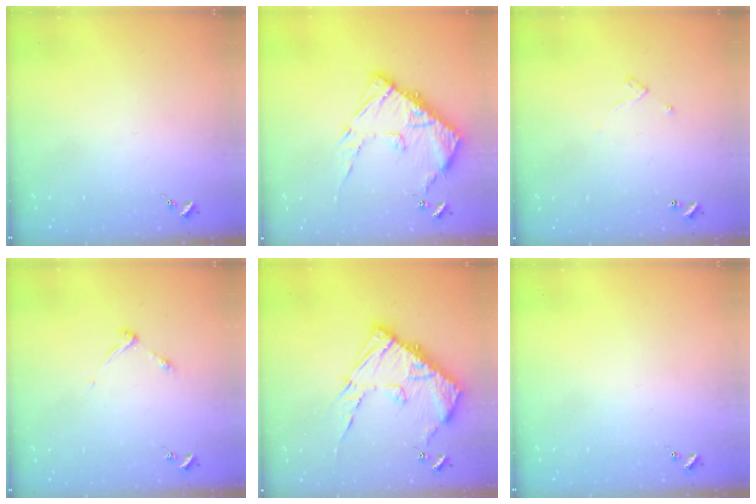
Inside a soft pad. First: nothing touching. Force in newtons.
{"total": 14.4, "press": 14.3, "slide": 1.4}
{"total": 3.2, "press": 3.1, "slide": 0.3}
{"total": 4.5, "press": 4.4, "slide": 0.6}
{"total": 18.0, "press": 17.9, "slide": 1.9}
{"total": 0.0}